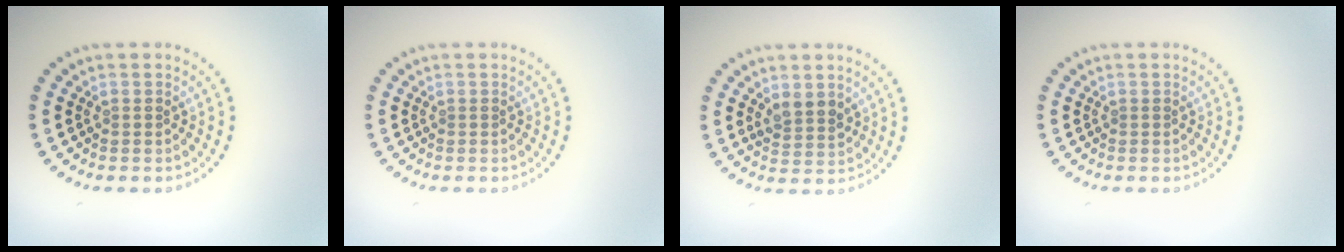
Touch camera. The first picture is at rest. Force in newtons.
{"total": 0.0}
{"total": 2.2, "press": 2.0, "slide": 0.8}
{"total": 0.0}